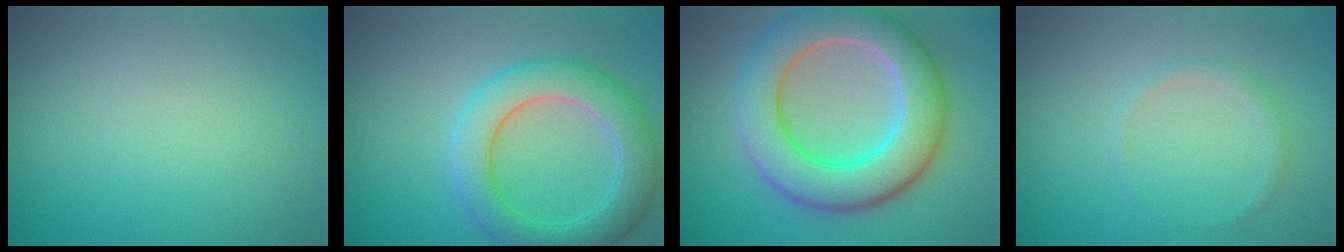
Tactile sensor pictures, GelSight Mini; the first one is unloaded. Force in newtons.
{"total": 5.6, "press": 5.6, "slide": 0.2}
{"total": 9.2, "press": 9.2, "slide": 0.4}
{"total": 0.9, "press": 0.9, "slide": 0.1}